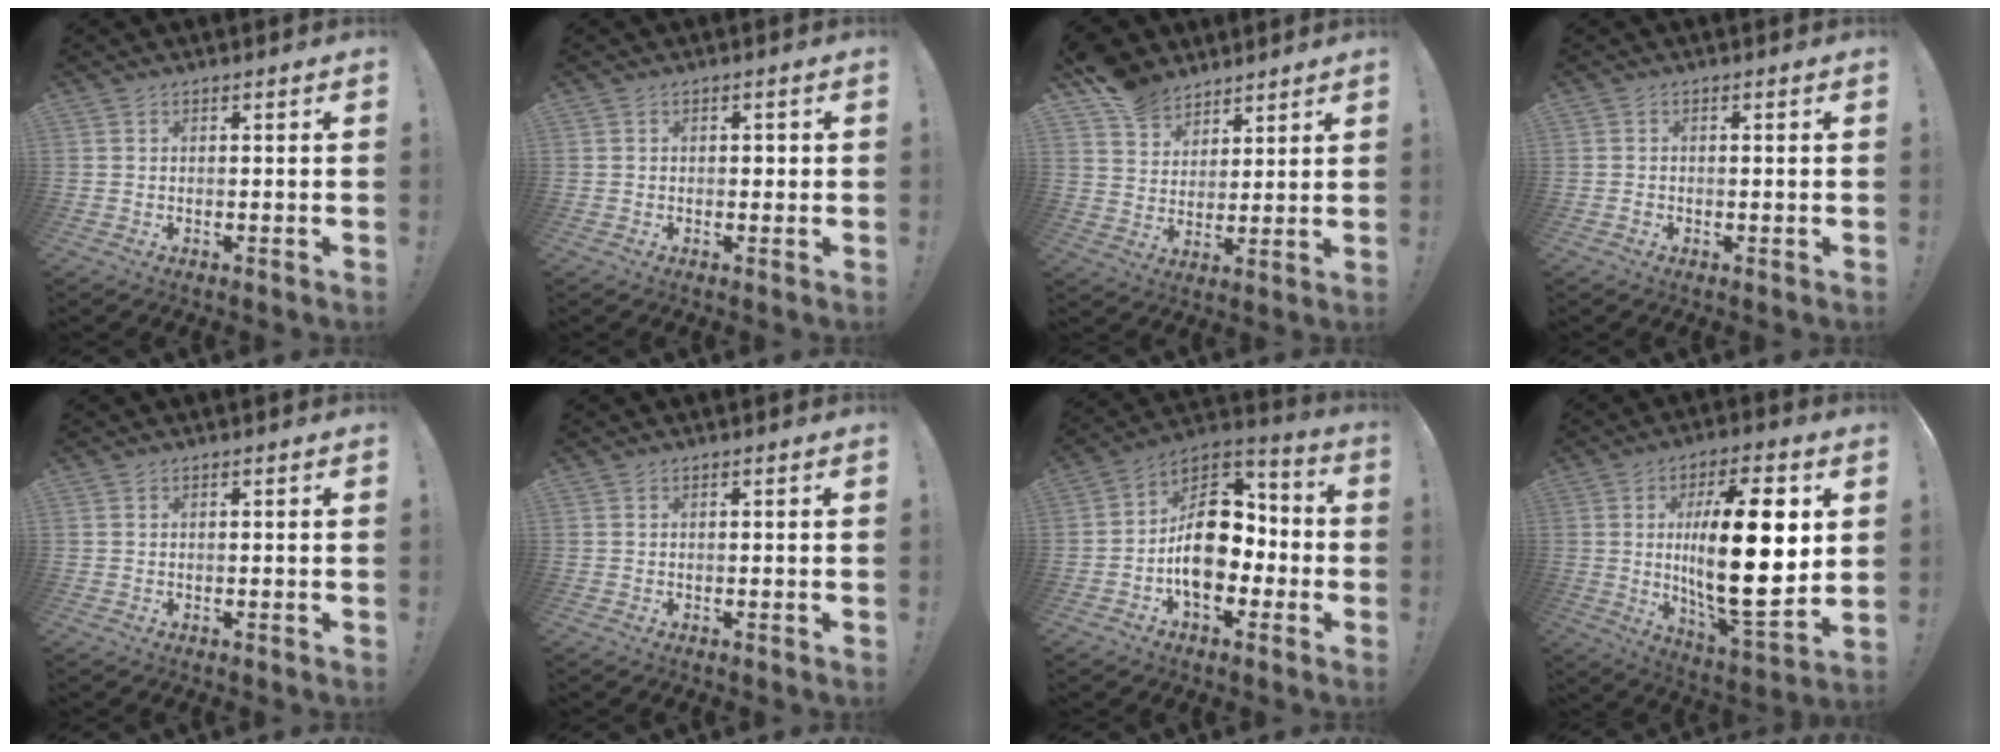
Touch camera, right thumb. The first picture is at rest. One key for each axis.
{"total": 1.3, "fx": 0.0, "fy": 1.1, "fz": 0.6, "tx": -0.002, "ty": 0.001, "tz": -0.003}
{"total": 10.7, "fx": 8.1, "fy": 6.5, "fz": 2.3, "tx": -0.045, "ty": -0.058, "tz": 0.162}
{"total": 0.9, "fx": -0.4, "fy": 0.5, "fz": 0.6, "tx": -0.009, "ty": 0.003, "tz": -0.006}
{"total": 0.0}
{"total": 0.0}
{"total": 16.8, "fx": -2.9, "fy": 12.0, "fz": 11.3, "tx": -0.168, "ty": 0.019, "tz": -0.041}
{"total": 24.5, "fx": 3.2, "fy": 8.3, "fz": 22.9, "tx": -0.377, "ty": -0.021, "tz": 0.048}